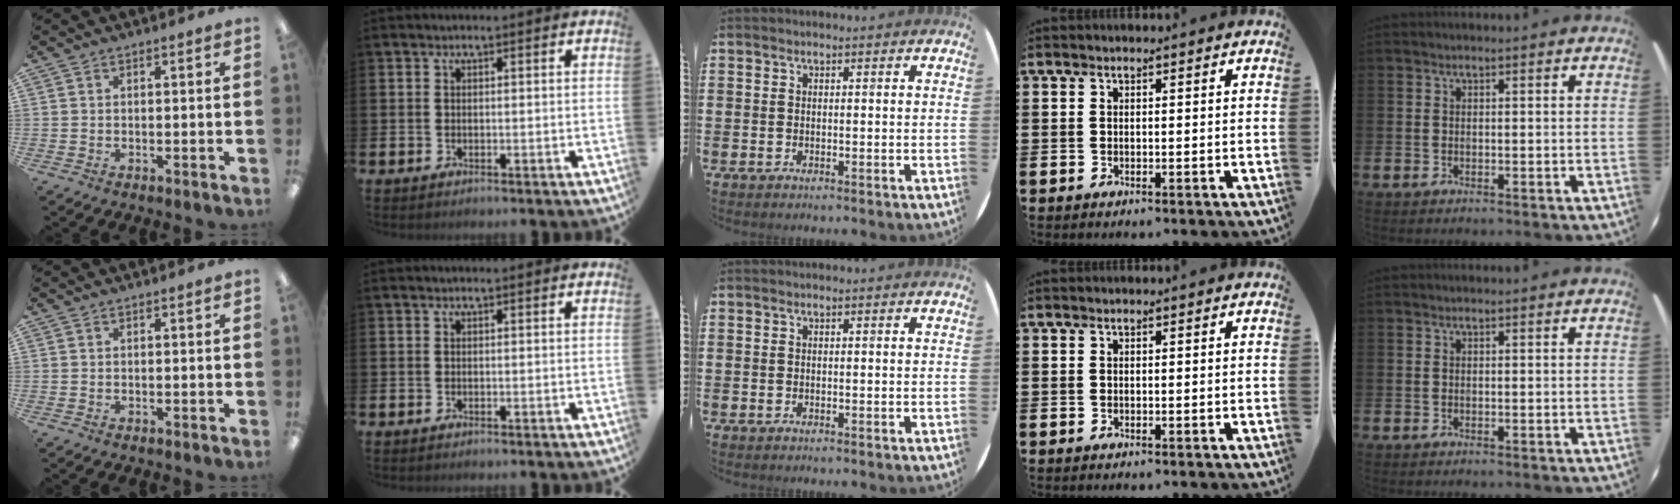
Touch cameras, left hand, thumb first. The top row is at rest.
{}